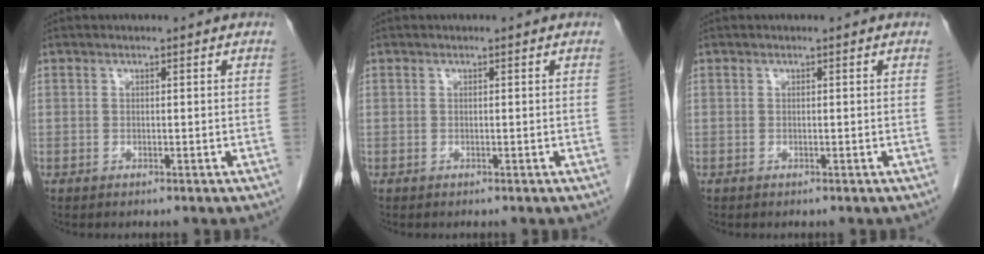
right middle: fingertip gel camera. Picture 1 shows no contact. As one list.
[{"total": 0.0}, {"total": 0.0}]